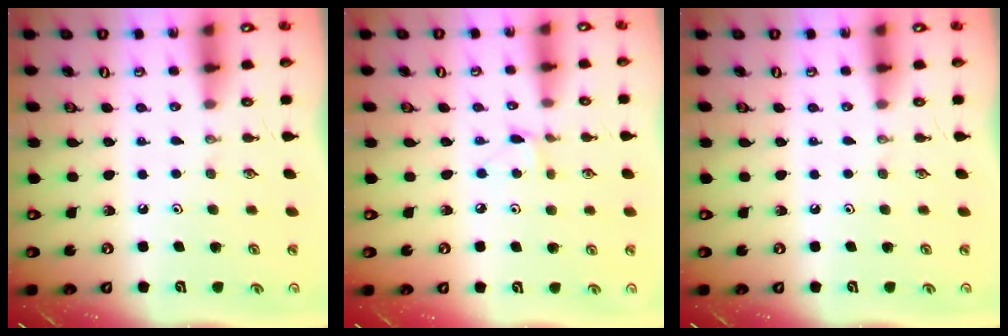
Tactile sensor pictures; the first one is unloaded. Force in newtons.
{"total": 3.4, "press": 3.4, "slide": 0.4}
{"total": 0.0}